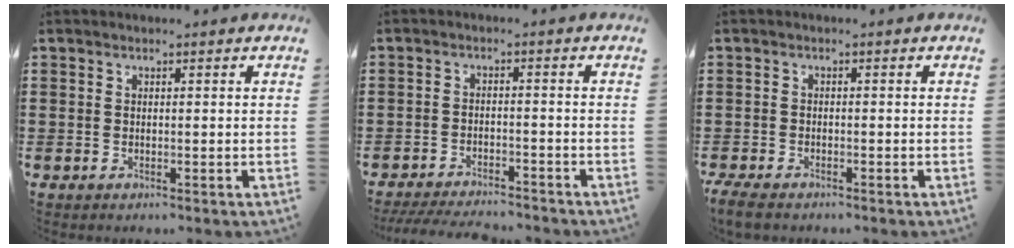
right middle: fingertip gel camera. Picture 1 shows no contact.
{"total": 3.9, "force": [-3.8, 0.3, 0.8], "torque": [-0.021, -0.002, -0.078]}
{"total": 1.8, "force": [-1.6, 0.4, 0.7], "torque": [-0.029, -0.003, -0.038]}